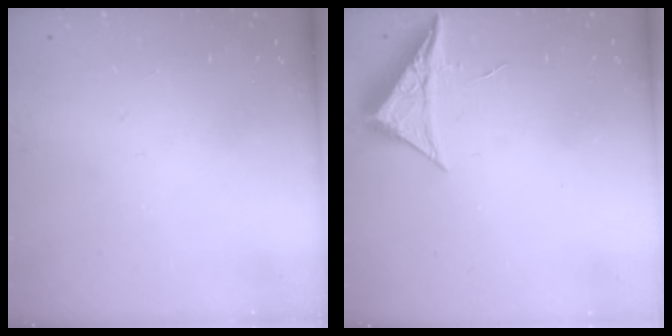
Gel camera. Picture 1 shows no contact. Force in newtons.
{"total": 6.6, "press": 6.6, "slide": 0.2}